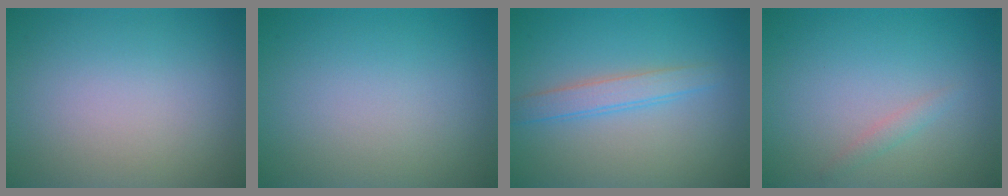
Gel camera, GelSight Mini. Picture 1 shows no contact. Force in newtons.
{"total": 0.0}
{"total": 2.4, "press": 2.4, "slide": 0.1}
{"total": 0.9, "press": 0.9, "slide": 0.1}